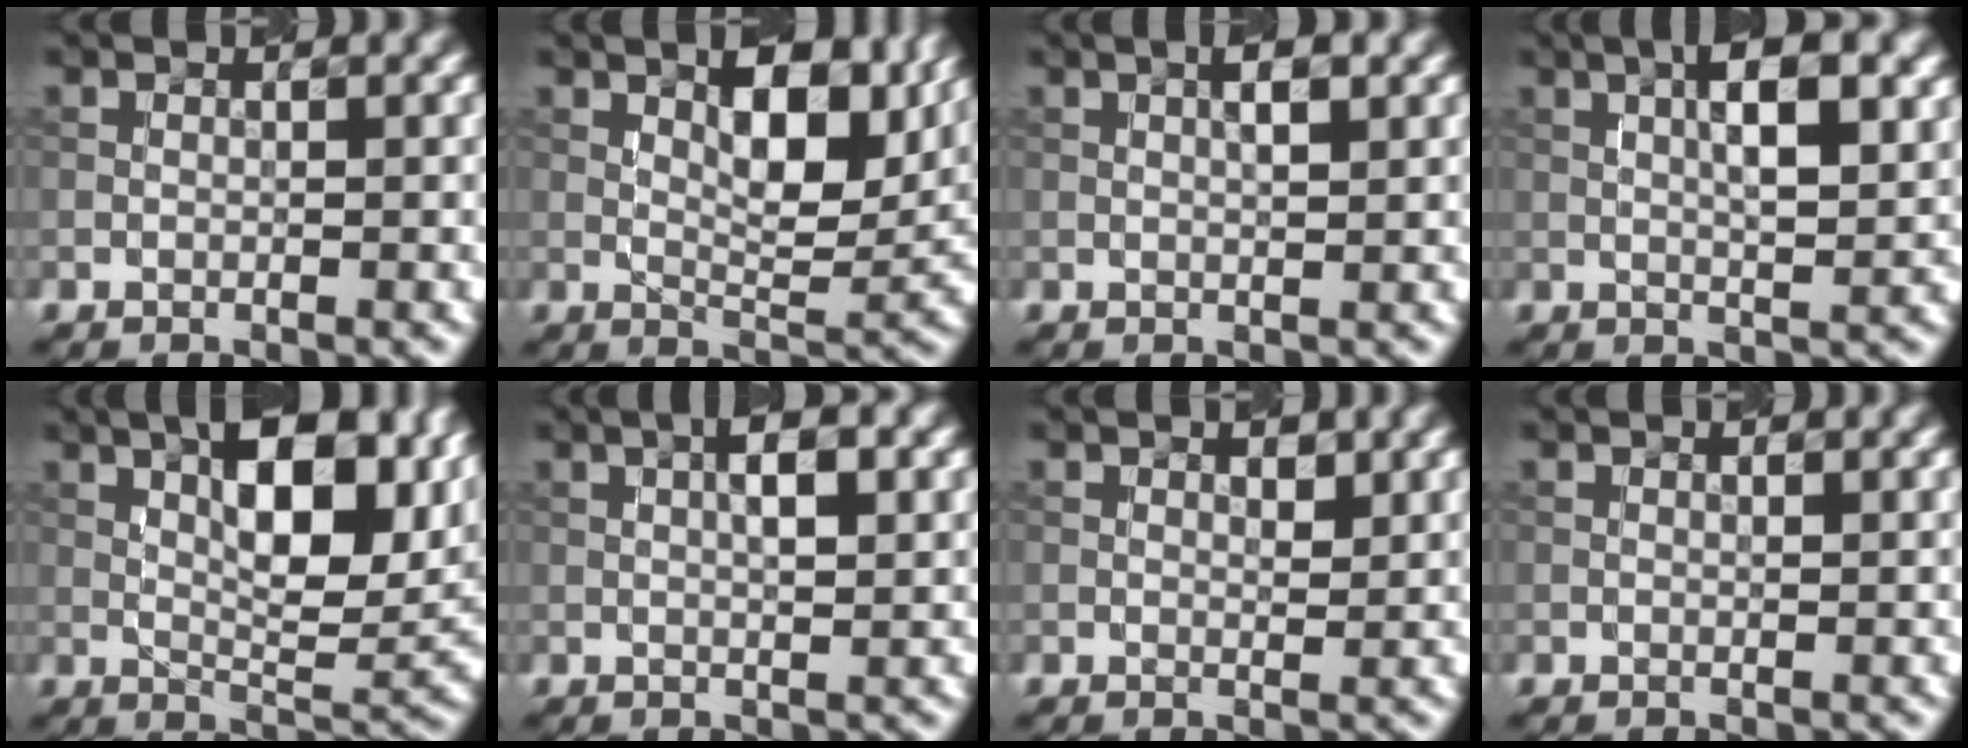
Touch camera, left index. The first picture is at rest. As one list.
[{"total": 6.4, "force": [2.6, 2.5, 5.3], "torque": [-0.076, -0.003, 0.042]}, {"total": 1.9, "force": [0.8, 0.4, 1.7], "torque": [-0.019, -0.001, 0.014]}, {"total": 5.8, "force": [1.6, 1.7, 5.3], "torque": [-0.078, 0.010, 0.025]}, {"total": 9.6, "force": [3.7, 3.5, 8.2], "torque": [-0.120, 0.002, 0.059]}, {"total": 3.1, "force": [0.9, 0.8, 2.9], "torque": [-0.041, 0.003, 0.016]}, {"total": 0.9, "force": [0.6, 0.5, 0.6], "torque": [-0.006, -0.001, 0.013]}, {"total": 0.0}]